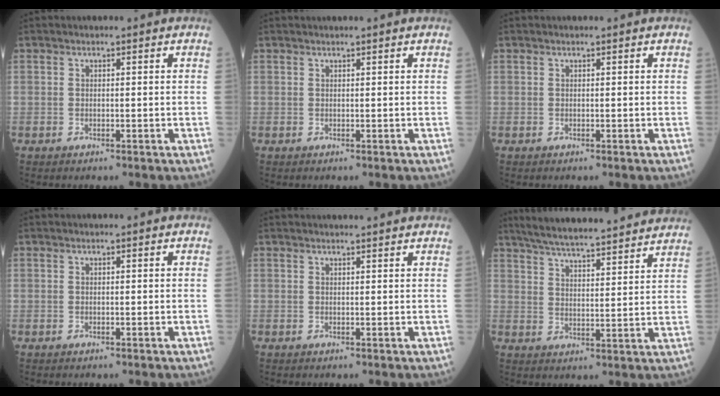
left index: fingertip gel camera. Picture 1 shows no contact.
{"total": 1.3, "force": [1.2, -0.1, 0.6], "torque": [-0.004, 0.014, 0.022]}
{"total": 1.5, "force": [-1.4, -0.2, -0.6], "torque": [0.010, -0.002, -0.021]}
{"total": 0.0}
{"total": 4.6, "force": [4.4, -0.2, 1.3], "torque": [-0.013, 0.018, 0.047]}
{"total": 21.3, "force": [19.4, 1.4, 8.7], "torque": [-0.139, 0.007, 0.263]}